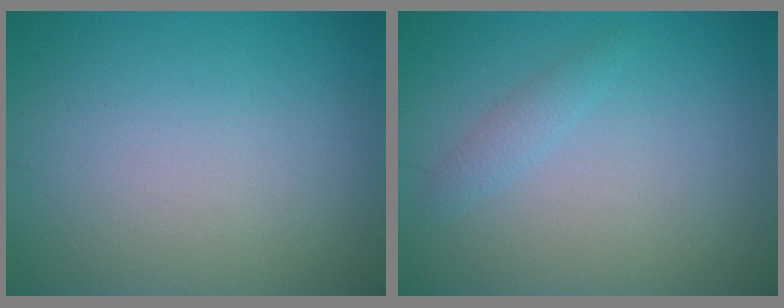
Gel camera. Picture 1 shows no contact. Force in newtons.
{"total": 1.1, "press": 1.1, "slide": 0.1}